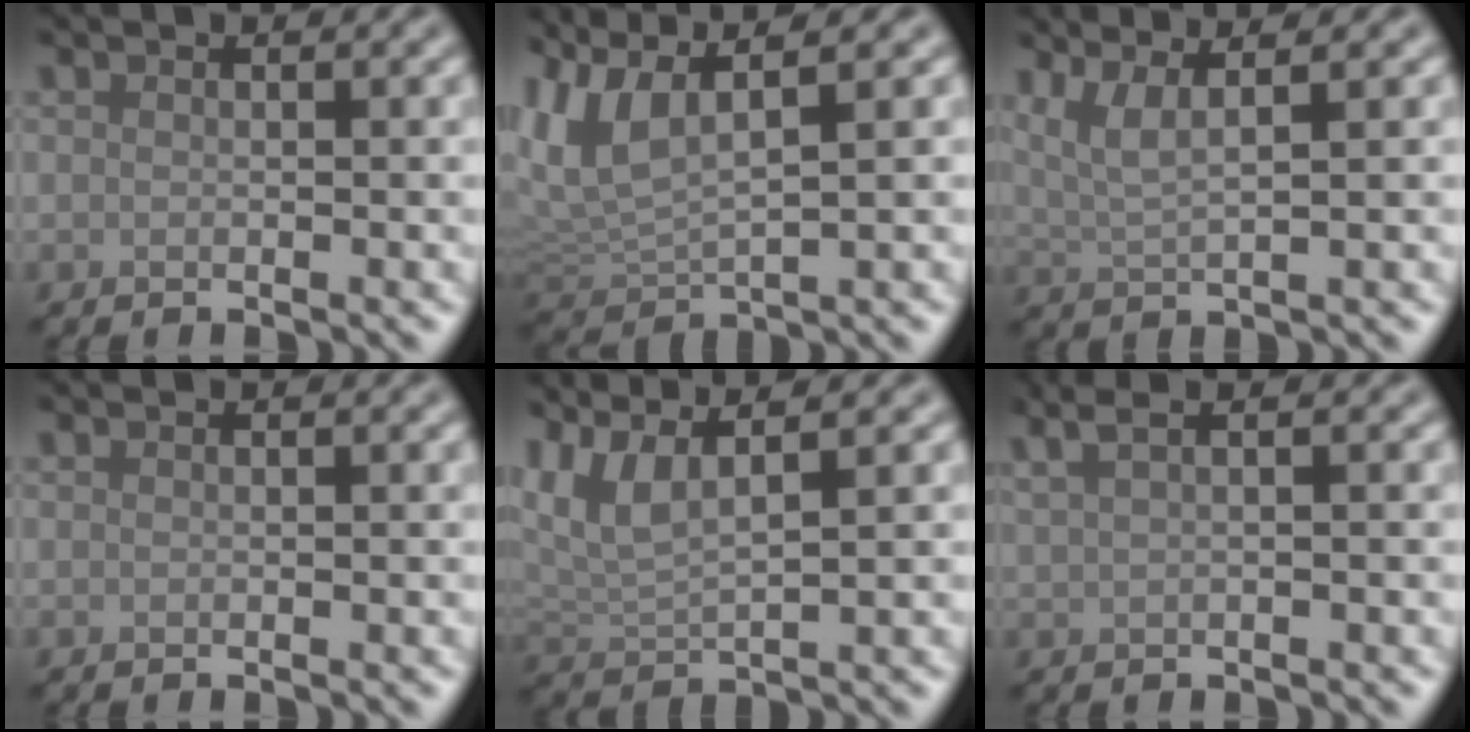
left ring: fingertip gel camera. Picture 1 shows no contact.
{"total": 5.4, "force": [3.0, 1.5, 4.3], "torque": [-0.108, 0.008, 0.062]}
{"total": 3.4, "force": [1.8, 0.6, 2.8], "torque": [-0.056, 0.007, 0.034]}
{"total": 0.0}
{"total": 4.1, "force": [2.9, 0.9, 2.8], "torque": [-0.062, 0.014, 0.060]}
{"total": 3.7, "force": [2.1, 1.5, 2.6], "torque": [-0.034, 0.020, 0.011]}